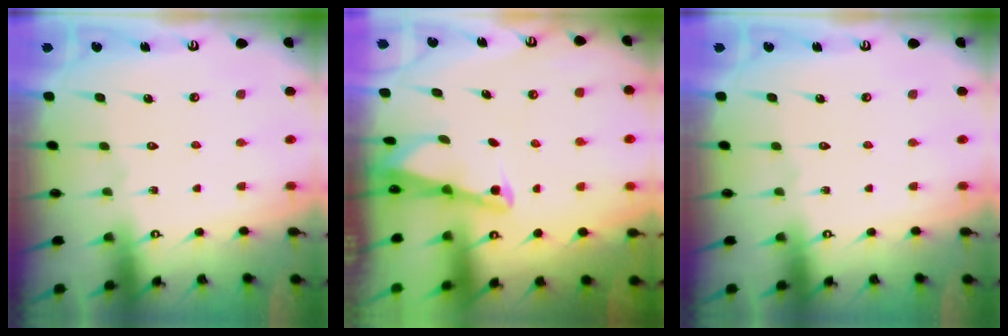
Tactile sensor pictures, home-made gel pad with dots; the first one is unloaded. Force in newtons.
{"total": 2.3, "press": 2.3, "slide": 0.3}
{"total": 0.0}